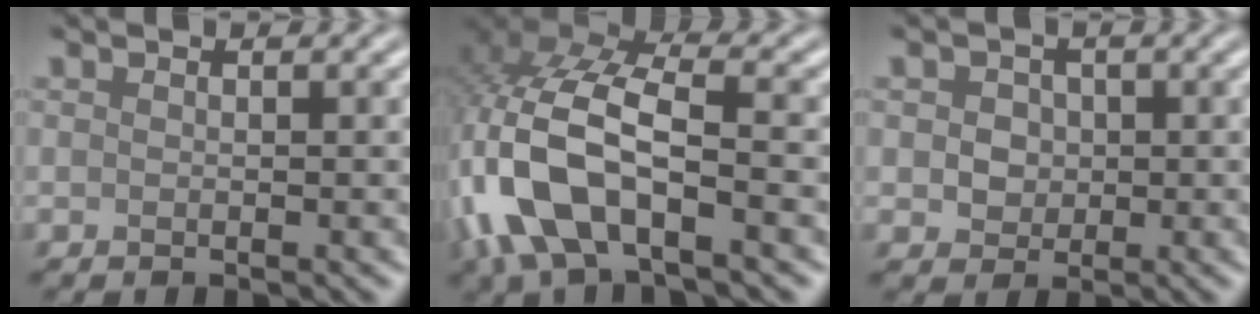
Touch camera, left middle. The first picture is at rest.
{"total": 12.2, "force": [-3.3, 6.1, 10.1], "torque": [-0.248, -0.003, -0.063]}
{"total": 2.7, "force": [0.4, 2.3, 1.3], "torque": [-0.017, 0.007, -0.003]}